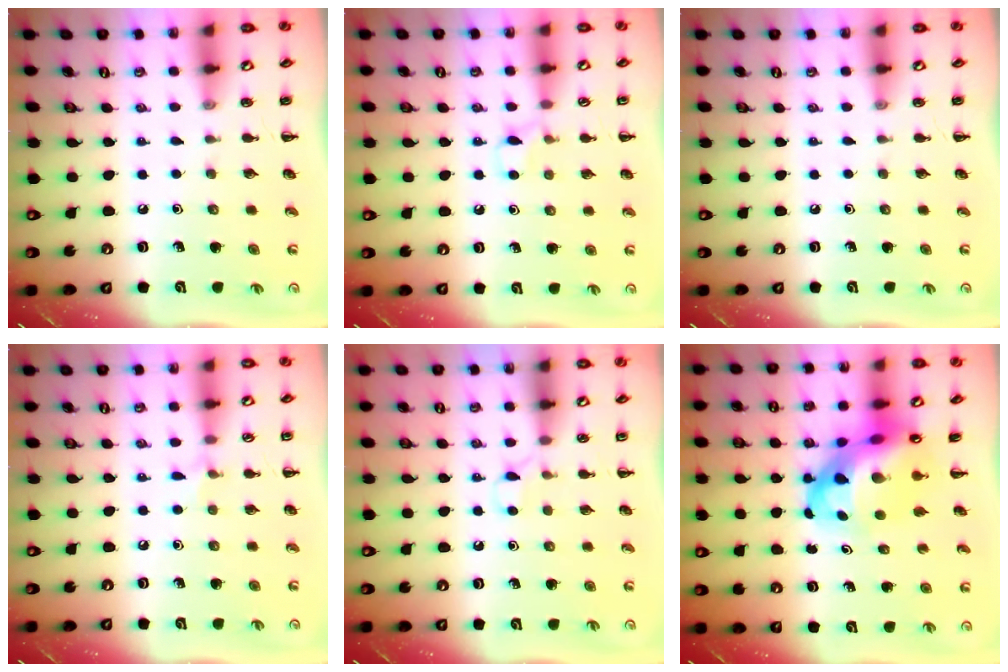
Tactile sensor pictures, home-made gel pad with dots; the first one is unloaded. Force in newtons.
{"total": 5.7, "press": 5.3, "slide": 2.0}
{"total": 0.0}
{"total": 5.0, "press": 4.7, "slide": 1.8}
{"total": 3.5, "press": 3.3, "slide": 1.1}
{"total": 10.4, "press": 10.0, "slide": 3.0}